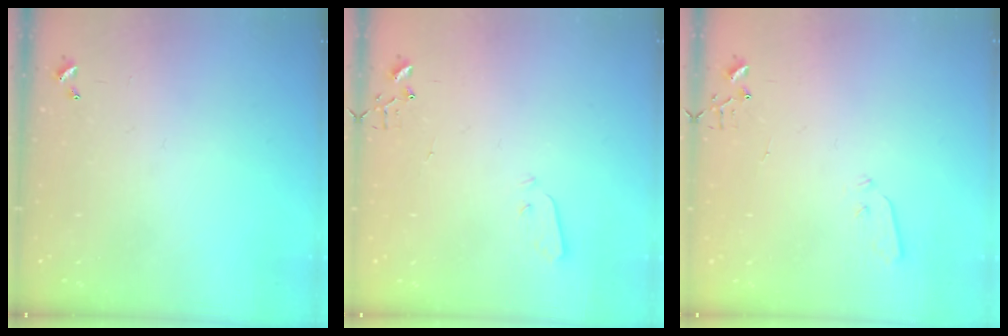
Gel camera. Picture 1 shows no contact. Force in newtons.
{"total": 3.0, "press": 3.0, "slide": 0.3}
{"total": 3.5, "press": 3.4, "slide": 0.6}